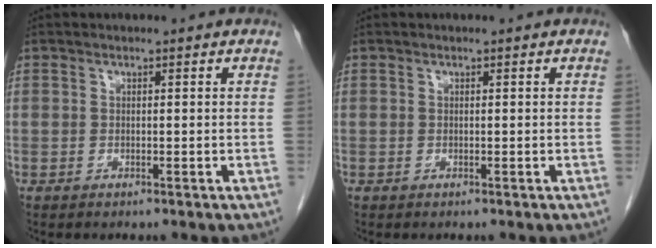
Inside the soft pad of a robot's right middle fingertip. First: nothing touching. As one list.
[{"total": 0.0}]